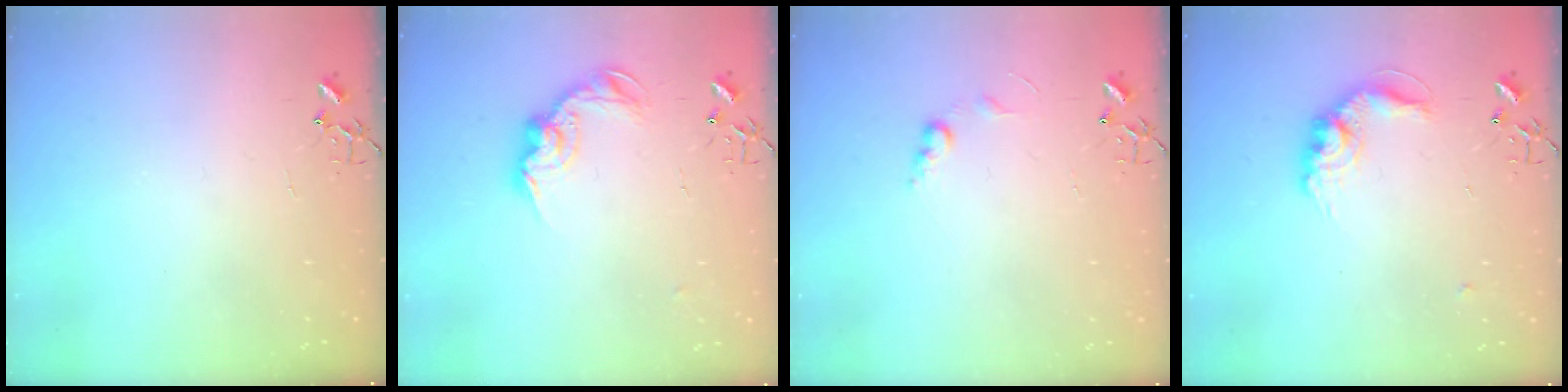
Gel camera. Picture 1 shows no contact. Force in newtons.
{"total": 12.8, "press": 12.8, "slide": 0.7}
{"total": 7.3, "press": 7.3, "slide": 0.6}
{"total": 12.7, "press": 12.7, "slide": 0.6}